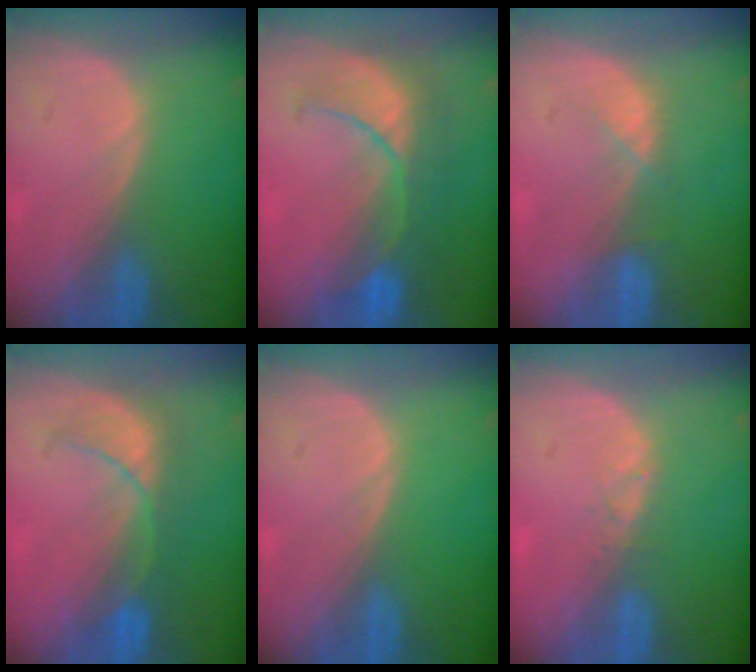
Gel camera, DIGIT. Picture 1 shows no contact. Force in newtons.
{"total": 8.3, "press": 8.3, "slide": 0.7}
{"total": 2.3, "press": 2.2, "slide": 0.7}
{"total": 5.9, "press": 5.9, "slide": 0.8}
{"total": 0.0}
{"total": 1.3, "press": 1.0, "slide": 0.8}